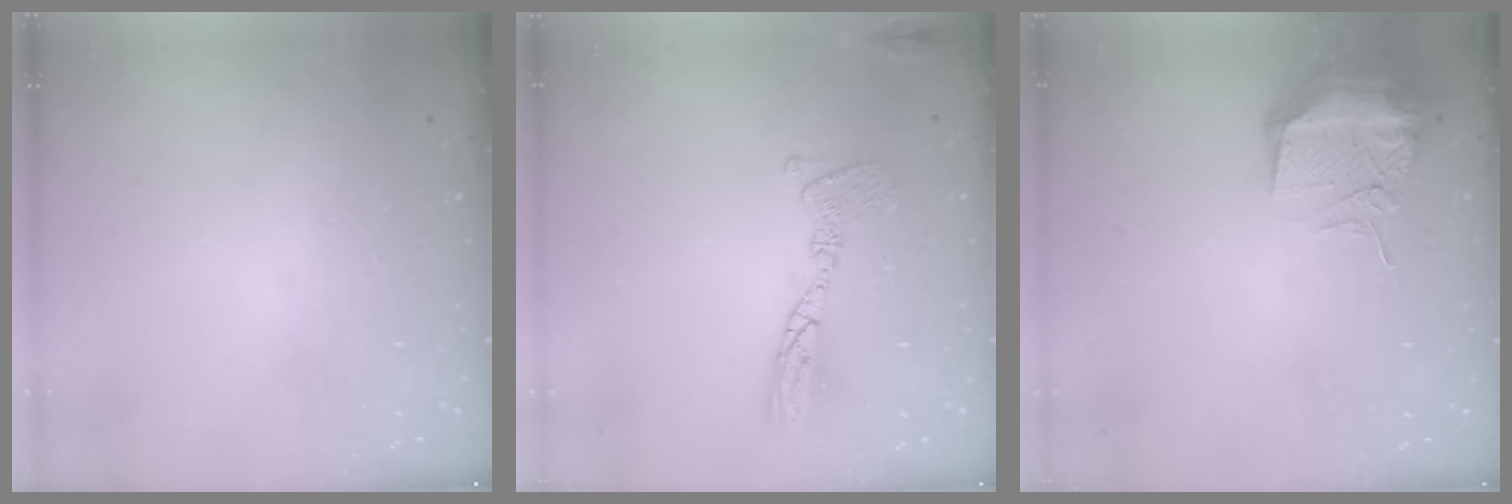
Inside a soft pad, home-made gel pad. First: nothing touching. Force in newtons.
{"total": 12.4, "press": 12.4, "slide": 1.1}
{"total": 11.4, "press": 11.2, "slide": 1.9}